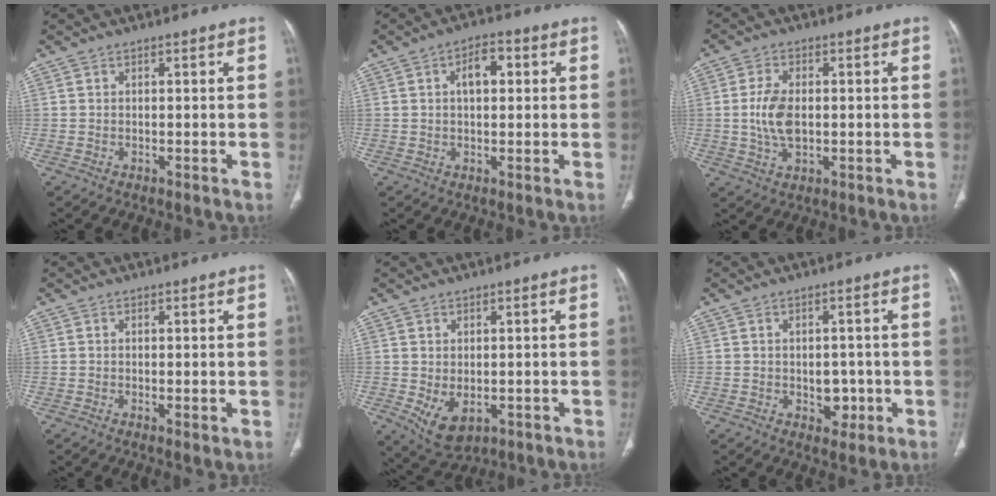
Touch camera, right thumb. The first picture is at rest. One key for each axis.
{"total": 5.4, "fx": 1.3, "fy": 3.0, "fz": 4.4, "tx": -0.060, "ty": 0.010, "tz": 0.016}
{"total": 7.1, "fx": 0.0, "fy": 4.1, "fz": 5.8, "tx": -0.120, "ty": -0.001, "tz": 0.002}
{"total": 1.2, "fx": -0.2, "fy": 0.3, "fz": 1.2, "tx": -0.024, "ty": -0.007, "tz": -0.004}
{"total": 6.1, "fx": -1.2, "fy": 3.9, "fz": 4.6, "tx": -0.071, "ty": -0.012, "tz": -0.002}
{"total": 4.3, "fx": -0.9, "fy": 3.1, "fz": 2.8, "tx": -0.010, "ty": 0.003, "tz": -0.007}